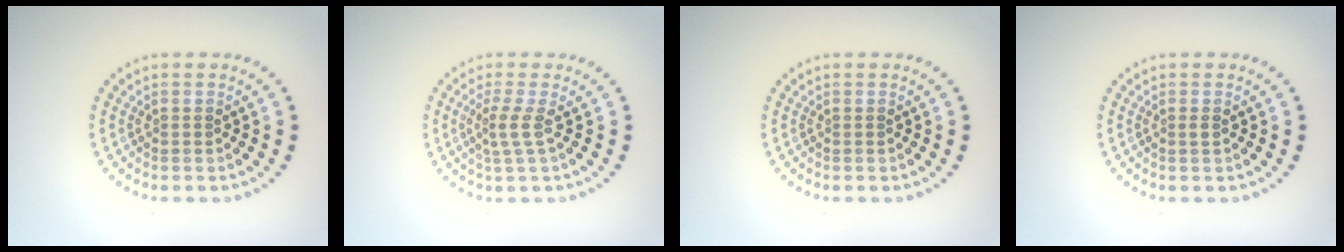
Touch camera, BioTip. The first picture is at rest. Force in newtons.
{"total": 2.0, "press": 1.3, "slide": 1.5}
{"total": 0.0}
{"total": 0.5, "press": 0.3, "slide": 0.4}